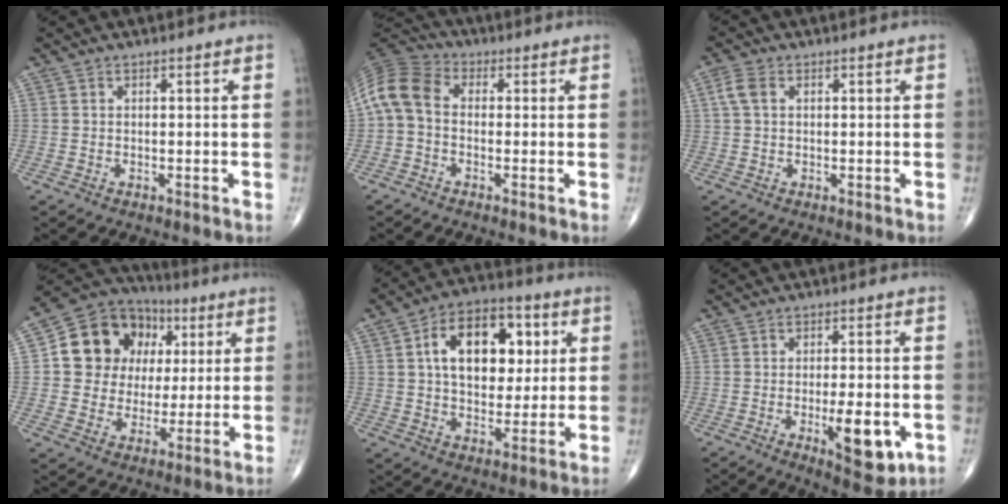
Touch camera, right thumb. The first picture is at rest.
{"total": 8.9, "force": [-0.3, 6.3, 6.3], "torque": [-0.121, 0.026, -0.025]}
{"total": 3.1, "force": [0.7, 2.0, 2.3], "torque": [-0.059, 0.011, 0.013]}
{"total": 18.1, "force": [4.3, 15.3, 8.6], "torque": [-0.099, 0.024, 0.078]}
{"total": 16.6, "force": [4.0, 10.5, 12.2], "torque": [-0.153, 0.005, 0.062]}
{"total": 10.1, "force": [-2.8, 3.6, 9.0], "torque": [-0.118, -0.011, -0.034]}